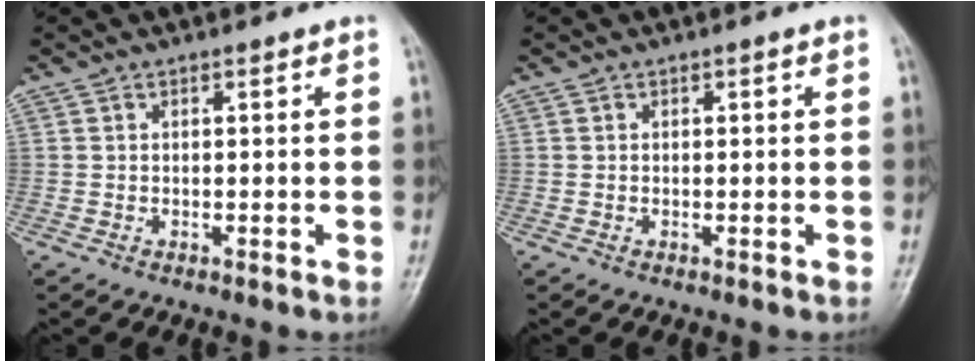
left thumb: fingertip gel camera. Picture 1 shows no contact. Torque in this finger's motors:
{"motor_torque": [-0.37, -0.31, -0.09, 0.12, -0.01]}